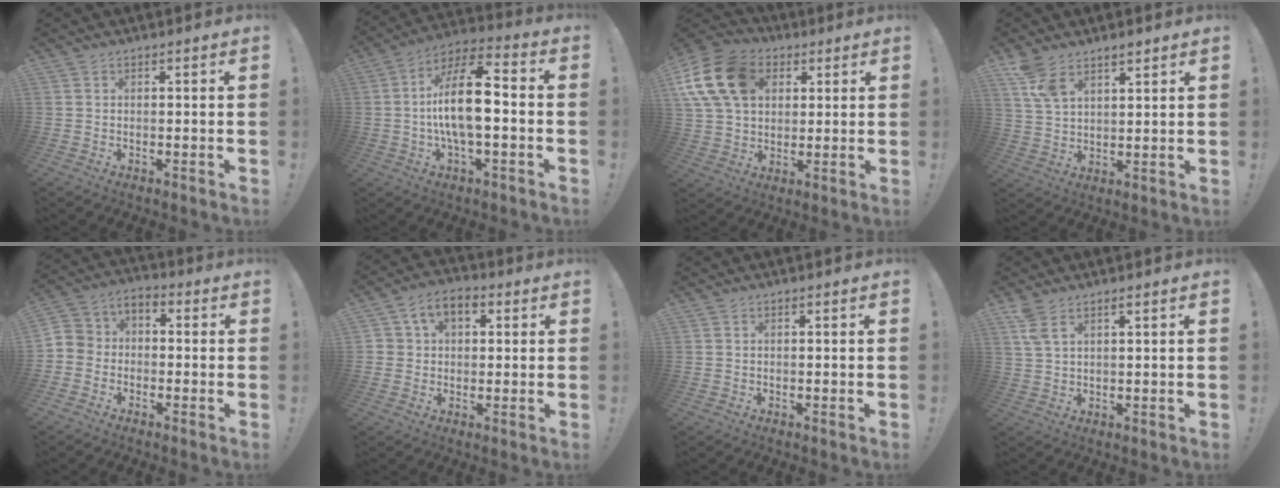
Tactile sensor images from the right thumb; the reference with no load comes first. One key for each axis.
{"total": 15.5, "fx": -1.4, "fy": 6.1, "fz": 14.2, "tx": -0.259, "ty": 0.005, "tz": -0.030}
{"total": 17.9, "fx": 6.1, "fy": 13.3, "fz": 10.3, "tx": -0.191, "ty": -0.012, "tz": 0.120}
{"total": 7.5, "fx": 5.5, "fy": 3.3, "fz": 4.0, "tx": -0.066, "ty": -0.026, "tz": 0.103}
{"total": 6.1, "fx": -4.2, "fy": 4.2, "fz": 1.5, "tx": -0.034, "ty": 0.031, "tz": -0.079}
{"total": 7.1, "fx": 2.2, "fy": 5.2, "fz": 4.4, "tx": -0.077, "ty": 0.004, "tz": 0.042}
{"total": 0.0}
{"total": 5.1, "fx": 3.1, "fy": 1.4, "fz": 3.8, "tx": -0.067, "ty": -0.012, "tz": 0.058}